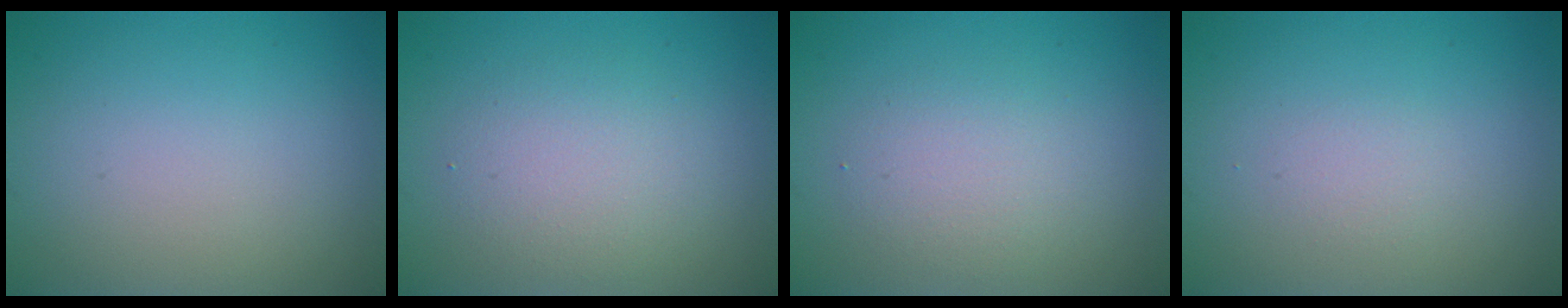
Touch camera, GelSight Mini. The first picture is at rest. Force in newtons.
{"total": 3.1, "press": 3.1, "slide": 0.2}
{"total": 2.5, "press": 2.5, "slide": 0.2}
{"total": 1.0, "press": 0.9, "slide": 0.1}